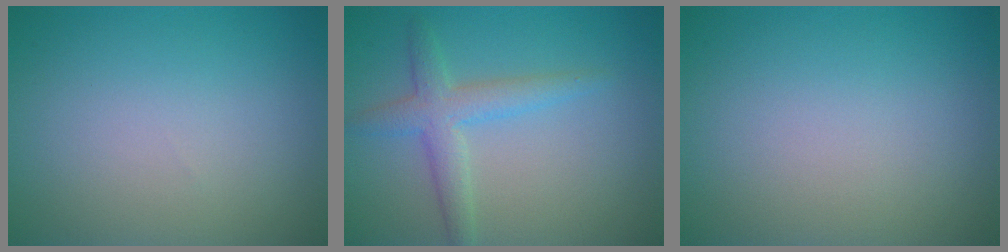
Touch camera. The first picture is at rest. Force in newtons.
{"total": 3.2, "press": 3.2, "slide": 0.1}
{"total": 0.0}